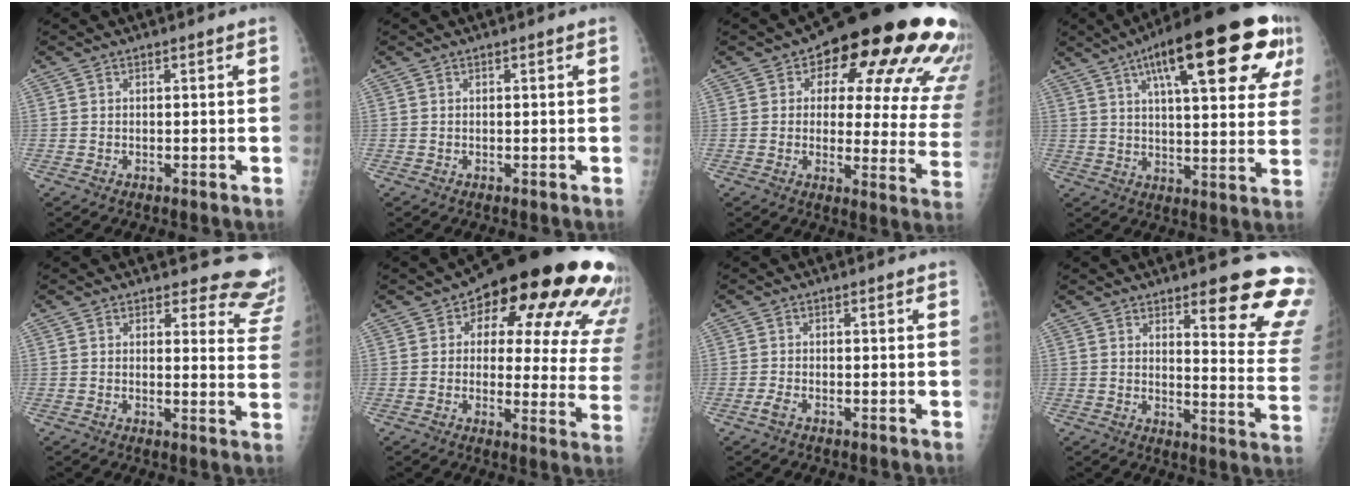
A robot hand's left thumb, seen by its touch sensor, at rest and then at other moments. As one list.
[{"total": 0.0}, {"total": 24.8, "force": [12.1, 11.1, 18.5], "torque": [-0.191, -0.025, 0.140]}, {"total": 26.3, "force": [12.4, 7.6, 21.9], "torque": [-0.298, -0.001, 0.176]}, {"total": 10.8, "force": [10.3, 3.3, 0.4], "torque": [0.053, -0.098, 0.075]}, {"total": 25.1, "force": [12.0, 11.2, 19.0], "torque": [-0.196, -0.014, 0.139]}, {"total": 1.3, "force": [-0.9, 0.5, 0.9], "torque": [-0.021, 0.000, -0.019]}, {"total": 17.2, "force": [10.7, 4.0, 12.8], "torque": [-0.123, -0.071, 0.128]}]